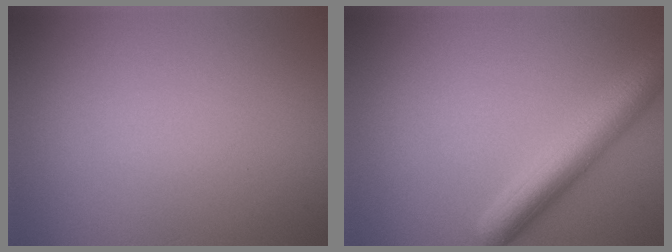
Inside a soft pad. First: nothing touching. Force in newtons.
{"total": 5.1, "press": 5.1, "slide": 0.2}